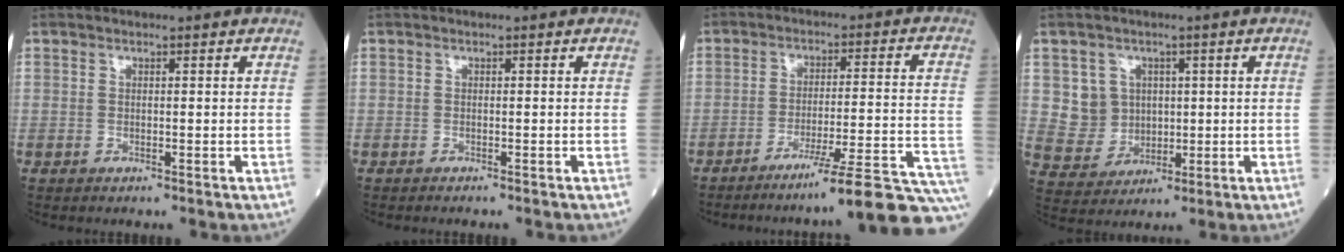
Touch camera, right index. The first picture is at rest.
{"total": 1.6, "force": [-1.4, 0.0, 0.7], "torque": [-0.008, 0.000, -0.017]}
{"total": 19.0, "force": [-16.1, -1.7, 9.9], "torque": [-0.063, 0.009, -0.222]}
{"total": 6.2, "force": [1.3, 5.9, 1.3], "torque": [-0.027, 0.016, 0.031]}